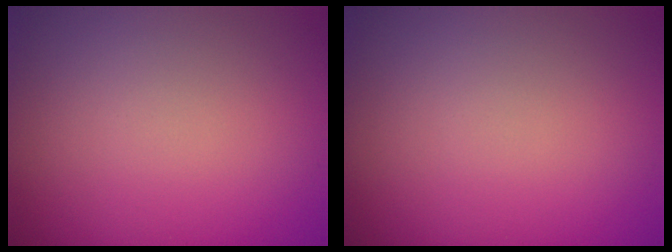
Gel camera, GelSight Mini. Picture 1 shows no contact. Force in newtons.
{"total": 0.0}